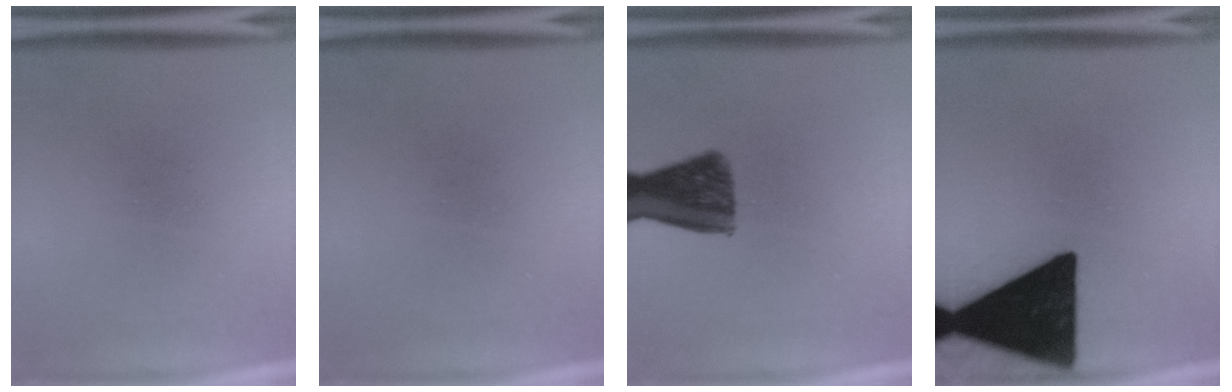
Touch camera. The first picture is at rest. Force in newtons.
{"total": 0.0}
{"total": 10.3}
{"total": 19.9}